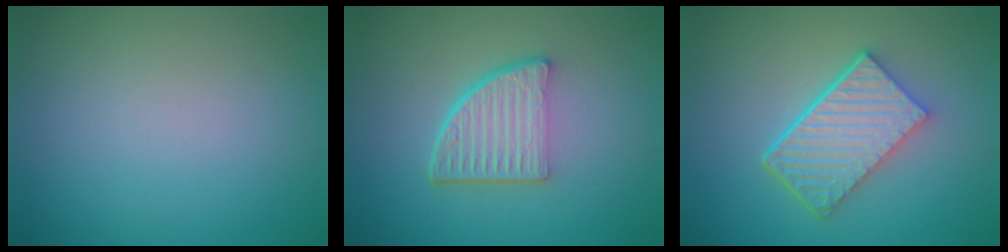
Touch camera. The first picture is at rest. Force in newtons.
{"total": 5.5, "press": 3.7, "slide": 4.1}
{"total": 6.2, "press": 4.5, "slide": 4.2}